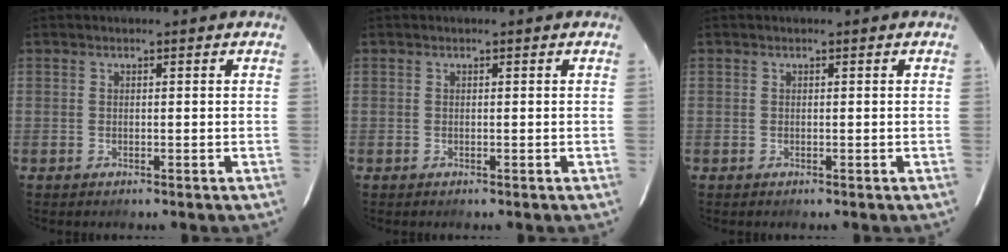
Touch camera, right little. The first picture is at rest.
{"total": 0.0}
{"total": 0.0}